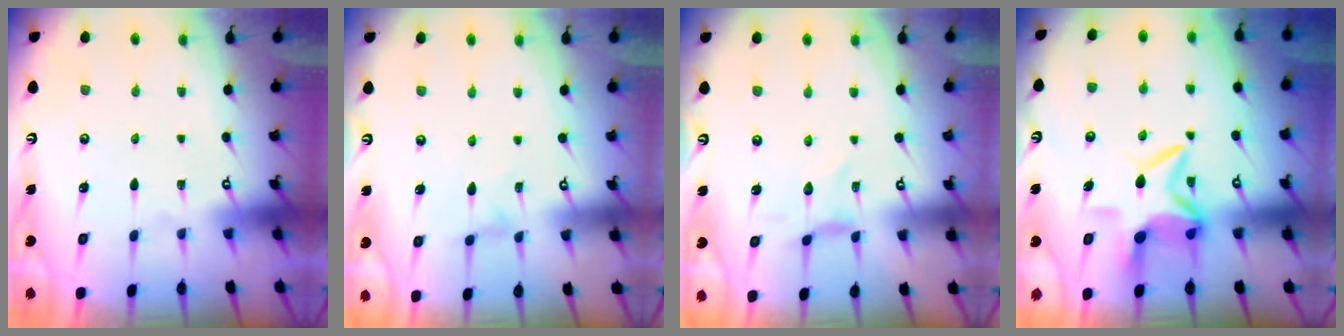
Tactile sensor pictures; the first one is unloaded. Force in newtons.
{"total": 0.9, "press": 0.9, "slide": 0.2}
{"total": 0.0}
{"total": 8.2, "press": 8.1, "slide": 1.3}